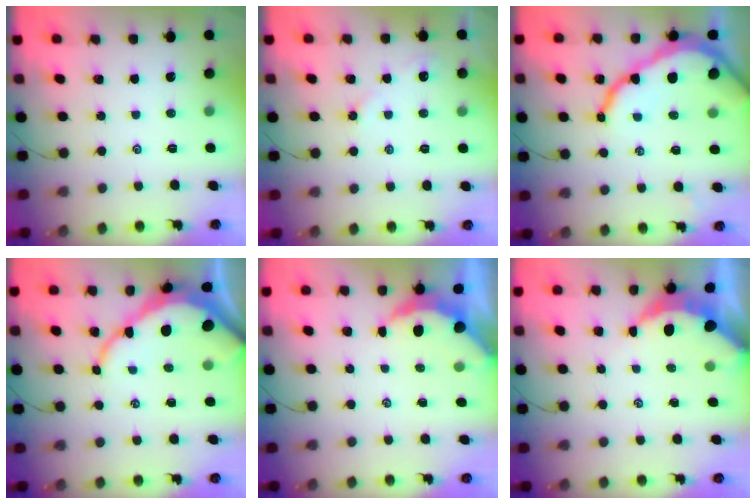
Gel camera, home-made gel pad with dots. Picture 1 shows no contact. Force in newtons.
{"total": 4.6, "press": 4.6, "slide": 0.4}
{"total": 16.5, "press": 16.4, "slide": 1.5}
{"total": 11.7, "press": 11.6, "slide": 1.4}
{"total": 5.0, "press": 5.0, "slide": 0.5}
{"total": 5.4, "press": 5.3, "slide": 0.8}